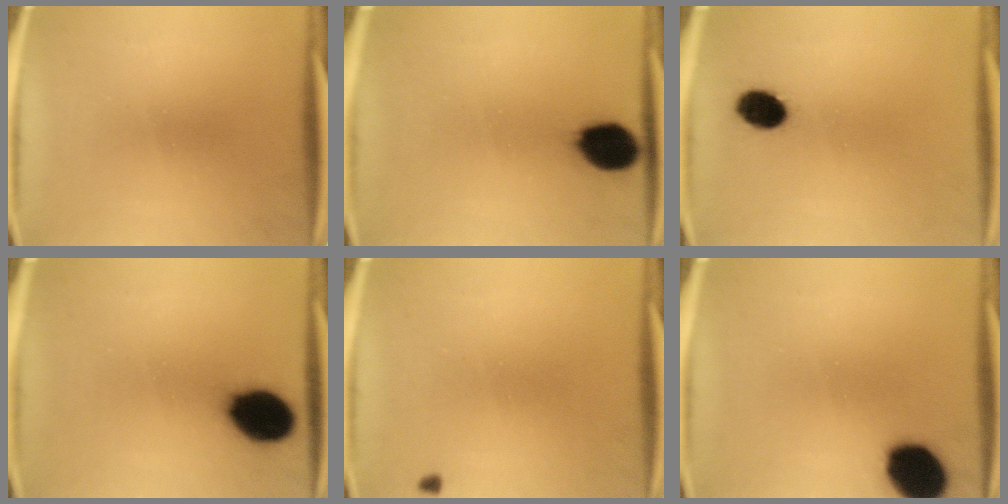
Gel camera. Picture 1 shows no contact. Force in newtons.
{"total": 10.4}
{"total": 6.6}
{"total": 13.7}
{"total": 0.6}
{"total": 13.3}